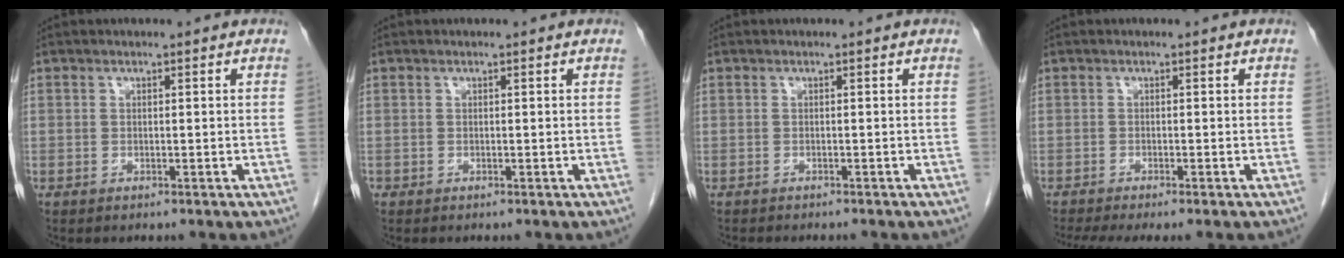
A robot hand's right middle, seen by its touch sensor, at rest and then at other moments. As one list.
[{"total": 0.0}, {"total": 4.0, "force": [-3.5, 0.6, 1.8], "torque": [-0.025, -0.007, -0.043]}, {"total": 6.3, "force": [-5.1, 0.0, 3.6], "torque": [-0.048, -0.014, -0.083]}]